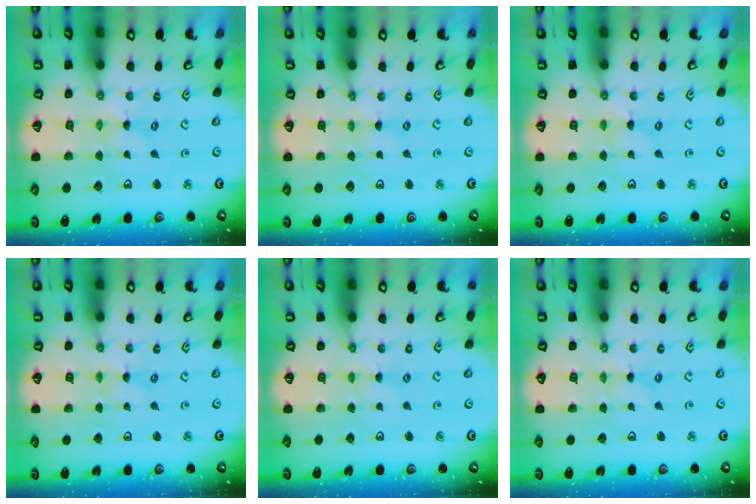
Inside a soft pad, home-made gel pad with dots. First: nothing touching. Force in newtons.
{"total": 0.8, "press": 0.8, "slide": 0.1}
{"total": 0.0}
{"total": 0.0}
{"total": 0.8, "press": 0.8, "slide": 0.1}
{"total": 0.0}